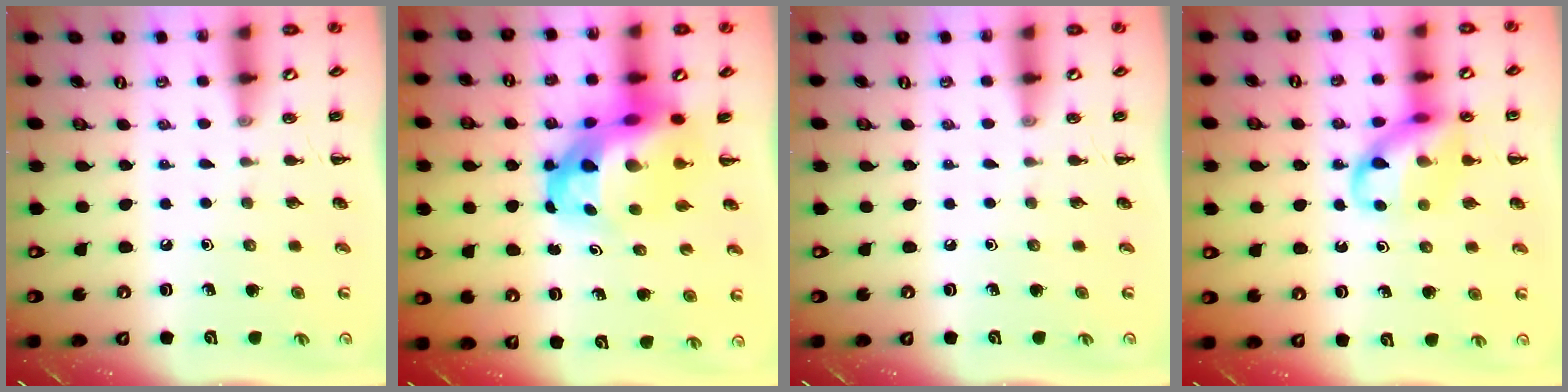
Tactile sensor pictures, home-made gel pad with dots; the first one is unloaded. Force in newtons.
{"total": 10.8, "press": 10.4, "slide": 2.9}
{"total": 0.0}
{"total": 12.4, "press": 12.2, "slide": 2.0}